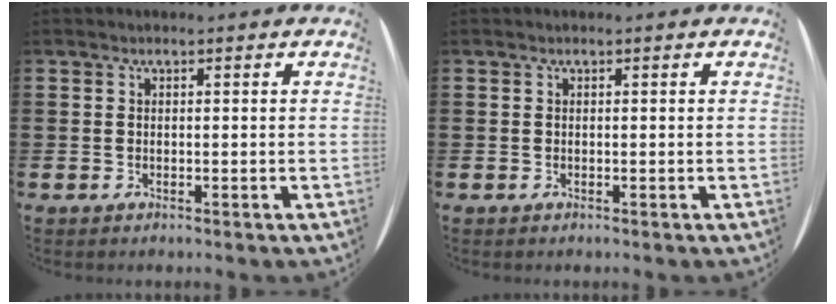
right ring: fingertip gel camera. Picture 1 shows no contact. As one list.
[{"total": 0.0}]